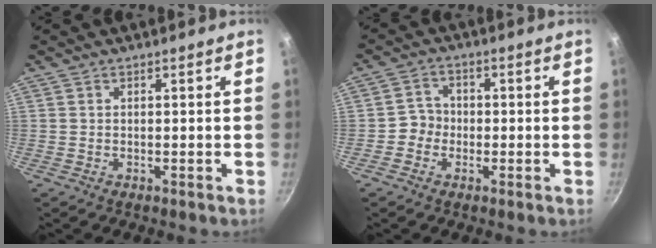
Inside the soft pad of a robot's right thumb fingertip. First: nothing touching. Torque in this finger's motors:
{"motor_torque": [-0.31, 0.18, 0.11, 0.23, 0.00]}